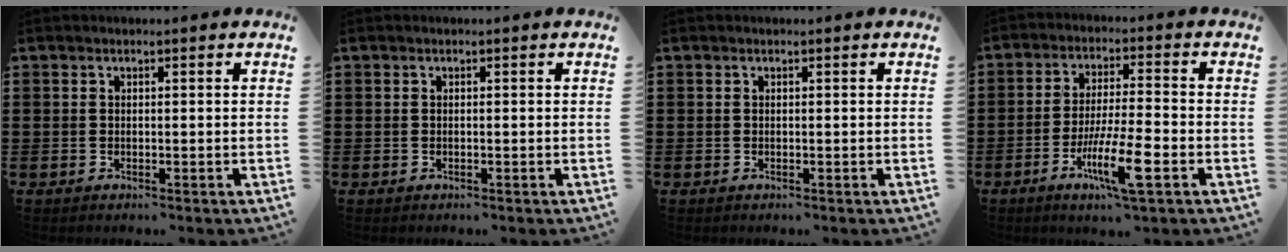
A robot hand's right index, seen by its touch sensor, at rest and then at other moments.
{"total": 0.0}
{"total": 0.0}
{"total": 9.6, "force": [-4.0, 1.3, 8.6], "torque": [-0.169, -0.013, -0.077]}